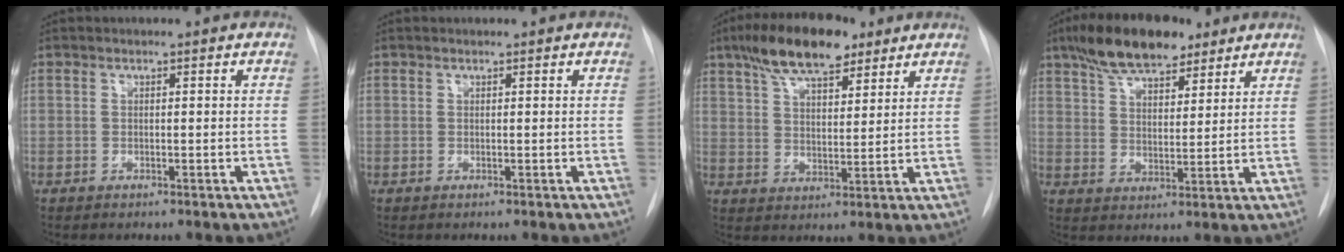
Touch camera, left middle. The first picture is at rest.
{"total": 0.0}
{"total": 12.1, "force": [8.3, 4.1, 7.8], "torque": [-0.141, 0.021, 0.146]}
{"total": 11.7, "force": [8.5, 4.4, 6.7], "torque": [-0.121, 0.021, 0.149]}